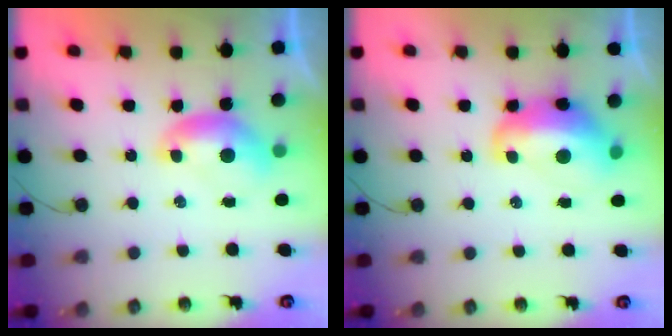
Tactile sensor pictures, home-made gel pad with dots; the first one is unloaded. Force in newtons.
{"total": 6.2, "press": 6.1, "slide": 1.2}